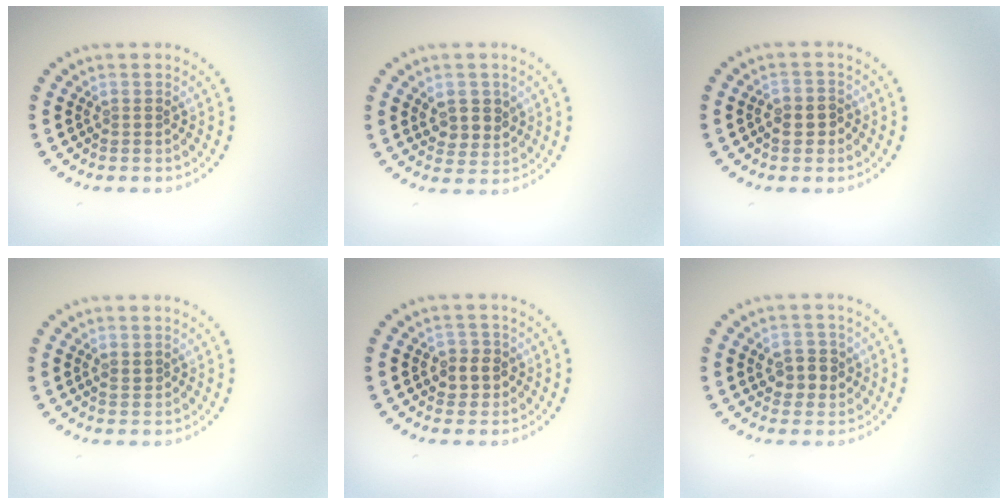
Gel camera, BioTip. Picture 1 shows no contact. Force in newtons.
{"total": 2.8, "press": 2.7, "slide": 0.8}
{"total": 2.0, "press": 1.9, "slide": 0.5}
{"total": 0.7, "press": 0.6, "slide": 0.3}
{"total": 2.2, "press": 2.0, "slide": 0.8}
{"total": 2.9, "press": 2.8, "slide": 0.7}